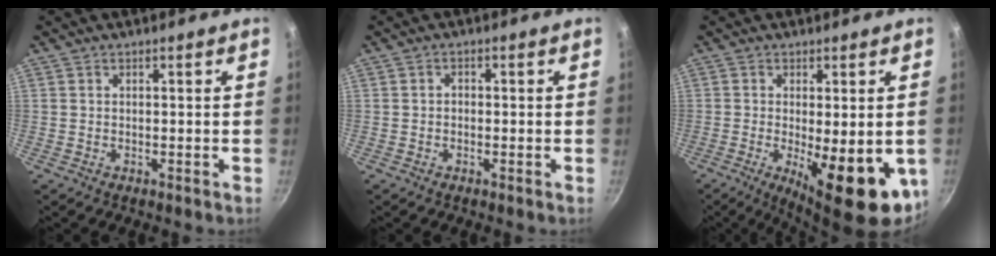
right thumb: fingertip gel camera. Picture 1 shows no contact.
{"total": 1.1, "force": [-0.3, 0.9, 0.7], "torque": [-0.012, 0.007, -0.005]}
{"total": 14.8, "force": [-3.4, 5.1, 13.4], "torque": [-0.170, -0.015, -0.035]}